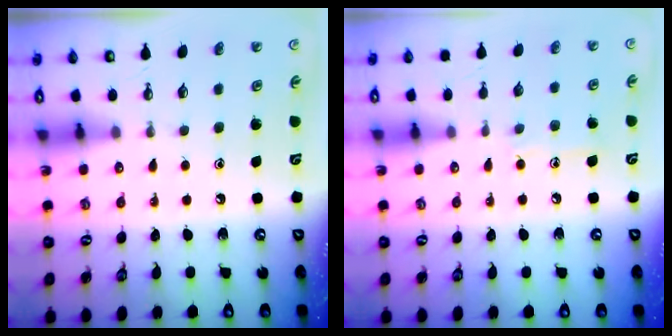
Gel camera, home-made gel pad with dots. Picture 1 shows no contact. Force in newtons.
{"total": 7.5, "press": 7.5, "slide": 0.6}